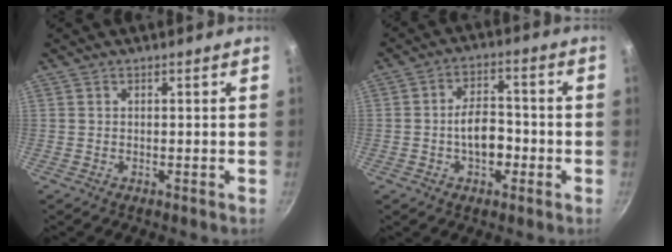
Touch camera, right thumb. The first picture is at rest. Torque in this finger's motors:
{"motor_torque": [0.58, 0.40, 1.19, -0.54, 0.30]}